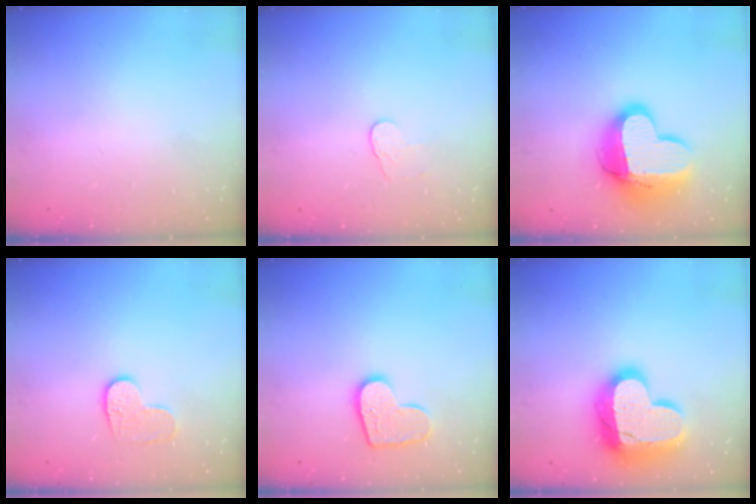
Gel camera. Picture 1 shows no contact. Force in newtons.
{"total": 3.1, "press": 3.1, "slide": 0.3}
{"total": 16.3, "press": 16.2, "slide": 1.4}
{"total": 7.0, "press": 7.0, "slide": 0.2}
{"total": 10.8, "press": 10.8, "slide": 0.7}
{"total": 21.1, "press": 21.0, "slide": 1.5}